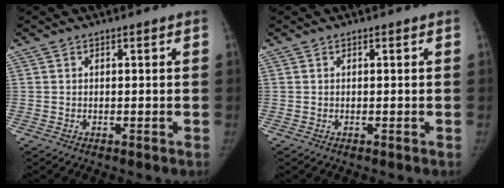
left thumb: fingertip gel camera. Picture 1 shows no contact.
{"total": 0.0}